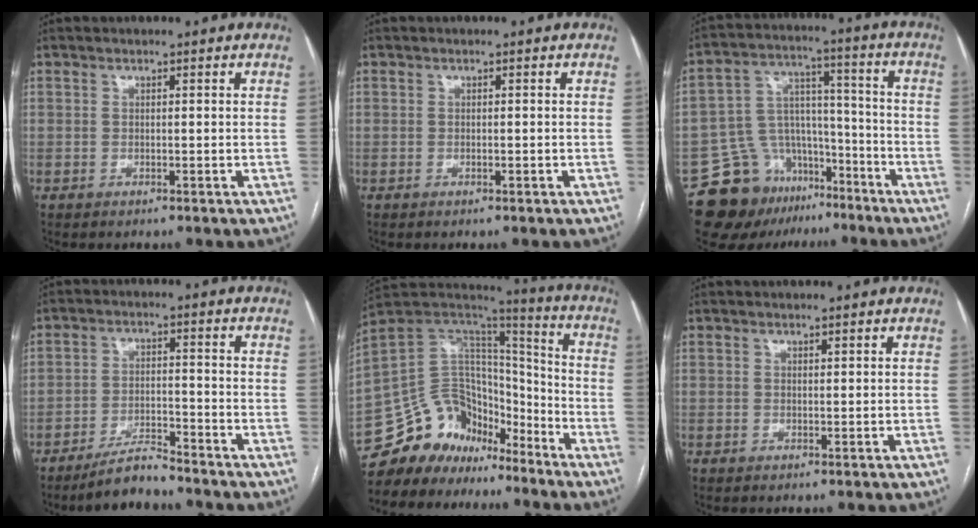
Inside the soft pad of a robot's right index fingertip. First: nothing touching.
{"total": 0.6, "force": [-0.2, 0.1, 0.6], "torque": [-0.013, -0.001, -0.001]}
{"total": 14.1, "force": [-9.6, 9.5, 4.1], "torque": [-0.065, 0.073, -0.146]}
{"total": 5.4, "force": [-5.0, 0.9, 1.9], "torque": [-0.034, -0.009, -0.092]}
{"total": 14.6, "force": [-12.0, 8.0, 2.5], "torque": [-0.040, 0.099, -0.211]}
{"total": 0.0}